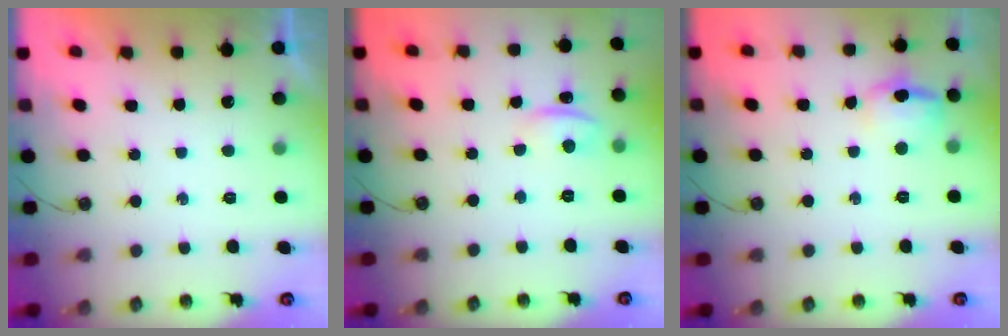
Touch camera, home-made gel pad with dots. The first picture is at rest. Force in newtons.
{"total": 2.2, "press": 1.7, "slide": 1.5}
{"total": 10.6, "press": 10.5, "slide": 1.5}